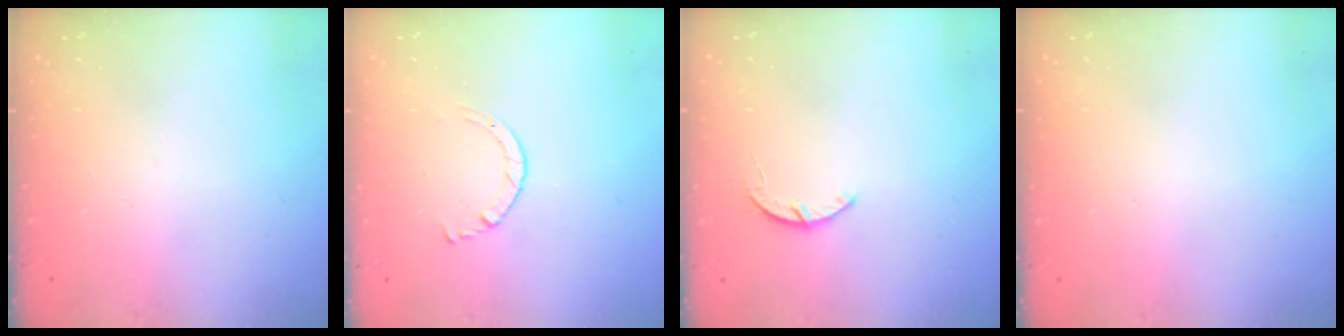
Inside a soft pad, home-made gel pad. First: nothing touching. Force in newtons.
{"total": 1.7, "press": 1.7, "slide": 0.2}
{"total": 3.2, "press": 3.2, "slide": 0.4}
{"total": 2.6, "press": 2.6, "slide": 0.2}